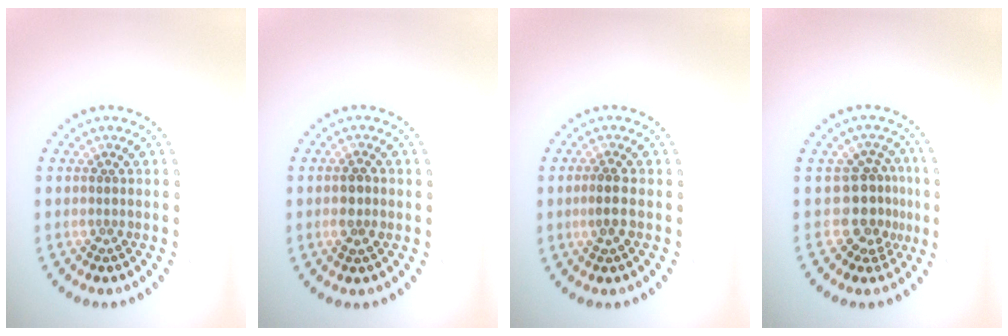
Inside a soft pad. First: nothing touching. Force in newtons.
{"total": 1.8, "press": 1.8, "slide": 0.4}
{"total": 1.8, "press": 1.7, "slide": 0.6}
{"total": 3.4, "press": 2.4, "slide": 2.4}